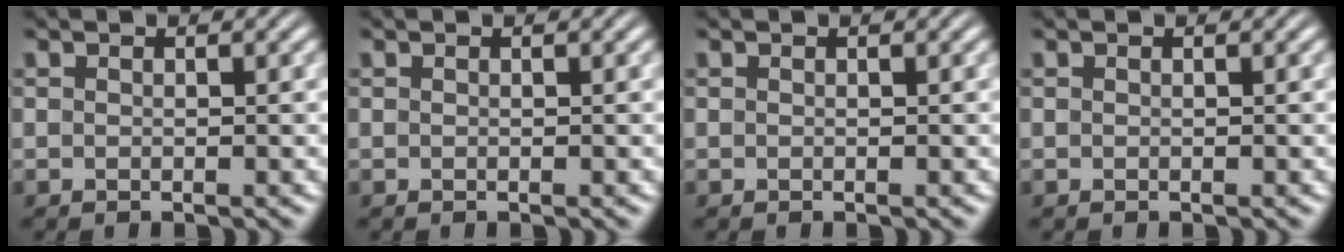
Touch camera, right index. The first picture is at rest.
{"total": 0.0}
{"total": 0.0}
{"total": 0.0}